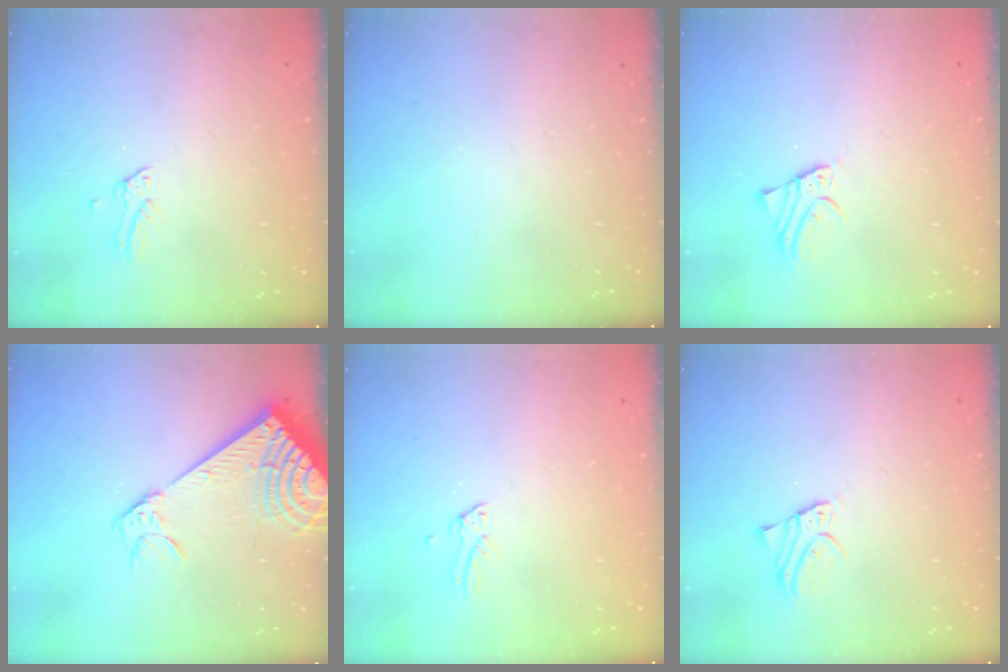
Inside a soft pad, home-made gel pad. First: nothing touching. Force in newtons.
{"total": 0.0}
{"total": 2.1, "press": 2.1, "slide": 0.2}
{"total": 13.8, "press": 13.5, "slide": 2.7}
{"total": 0.0}
{"total": 2.6, "press": 2.6, "slide": 0.1}